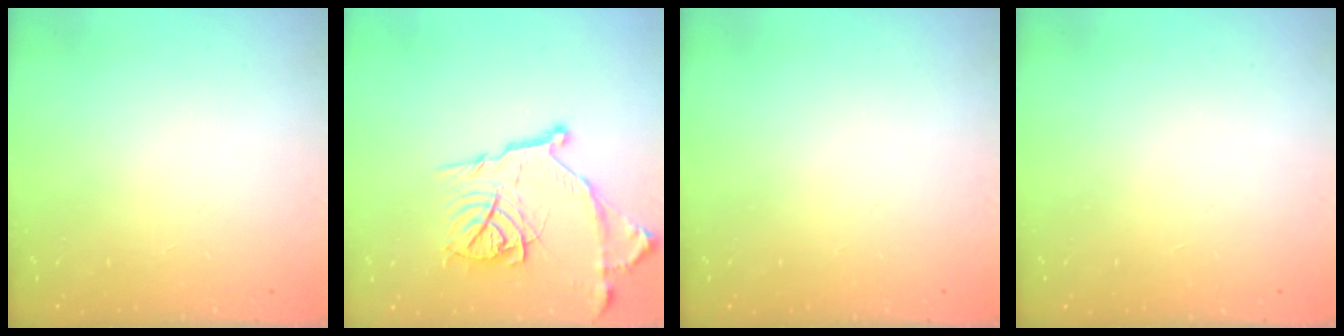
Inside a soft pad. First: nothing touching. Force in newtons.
{"total": 17.5, "press": 17.4, "slide": 1.6}
{"total": 0.0}
{"total": 1.5, "press": 1.5, "slide": 0.1}